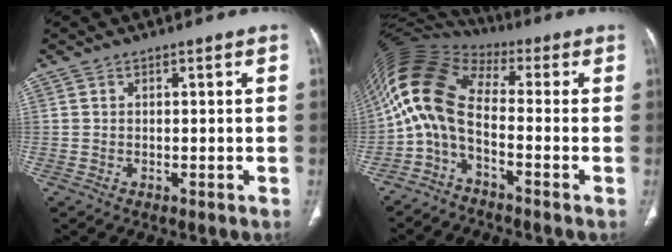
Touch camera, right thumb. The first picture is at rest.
{"total": 11.0, "force": [-2.2, 5.0, 9.5], "torque": [-0.192, 0.067, -0.059]}